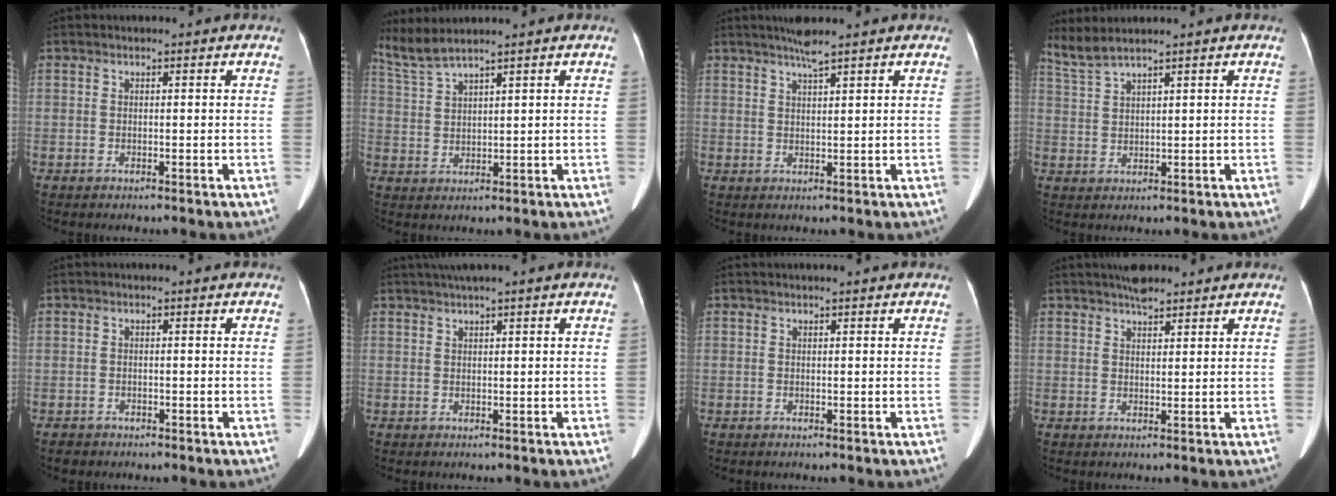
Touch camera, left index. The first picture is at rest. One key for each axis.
{"total": 4.5, "fx": 4.1, "fy": -1.2, "fz": 1.4, "tx": -0.050, "ty": 0.004, "tz": 0.099}
{"total": 3.4, "fx": 2.8, "fy": -0.5, "fz": 2.0, "tx": -0.038, "ty": 0.006, "tz": 0.052}
{"total": 3.8, "fx": 3.5, "fy": -0.9, "fz": 1.3, "tx": -0.048, "ty": 0.010, "tz": 0.086}
{"total": 1.0, "fx": -0.8, "fy": 0.6, "fz": 0.0, "tx": -0.011, "ty": -0.001, "tz": -0.012}
{"total": 3.4, "fx": 2.5, "fy": -0.5, "fz": 2.3, "tx": -0.043, "ty": 0.024, "tz": 0.048}
{"total": 0.6, "fx": 0.5, "fy": -0.1, "fz": 0.3, "tx": -0.003, "ty": 0.007, "tz": 0.006}
{"total": 3.5, "fx": 3.0, "fy": 0.8, "fz": 1.5, "tx": -0.028, "ty": 0.015, "tz": 0.050}